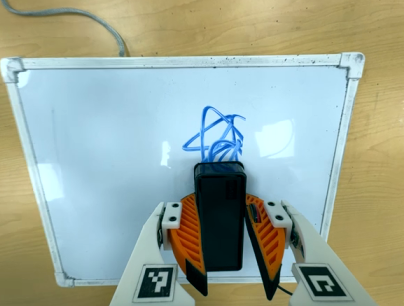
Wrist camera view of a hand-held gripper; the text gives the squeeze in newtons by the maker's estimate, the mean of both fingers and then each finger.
{"total": 8.8, "left": 8.8, "right": 8.8}